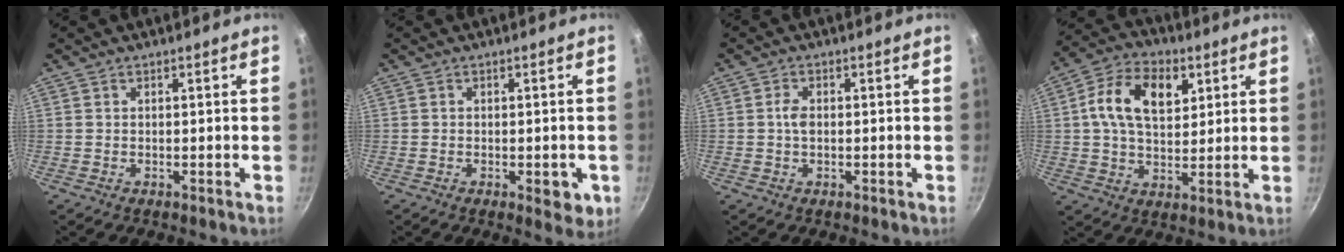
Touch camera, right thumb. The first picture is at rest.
{"total": 4.3, "force": [-1.3, 1.9, 3.5], "torque": [-0.029, -0.003, -0.012]}
{"total": 2.3, "force": [0.1, 1.4, 1.8], "torque": [-0.036, -0.002, -0.002]}
{"total": 13.8, "force": [3.8, 8.6, 10.0], "torque": [-0.157, 0.004, 0.063]}